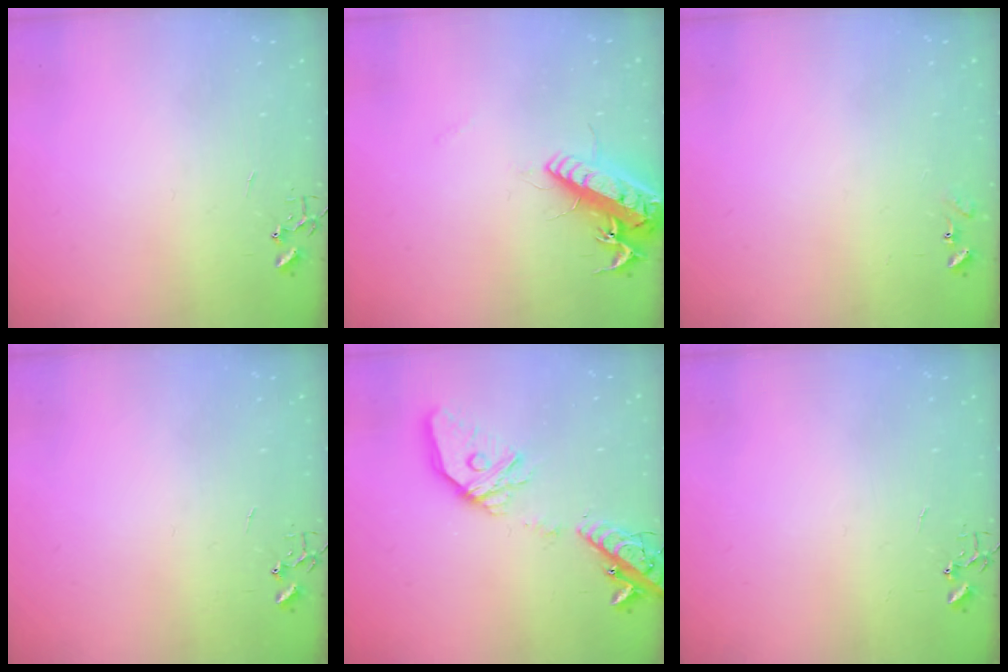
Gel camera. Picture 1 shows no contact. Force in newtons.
{"total": 16.5, "press": 16.2, "slide": 3.1}
{"total": 6.9, "press": 6.8, "slide": 0.6}
{"total": 0.0}
{"total": 20.2, "press": 20.0, "slide": 3.0}
{"total": 0.0}